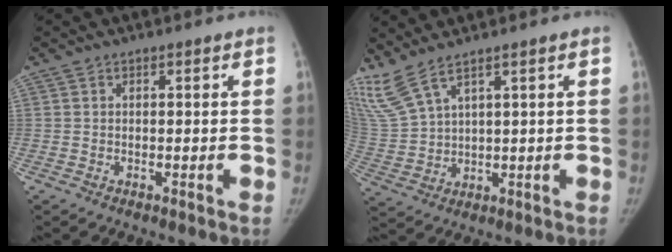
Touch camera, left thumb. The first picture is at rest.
{"total": 9.2, "force": [6.9, 2.4, 5.6], "torque": [-0.141, -0.024, 0.160]}